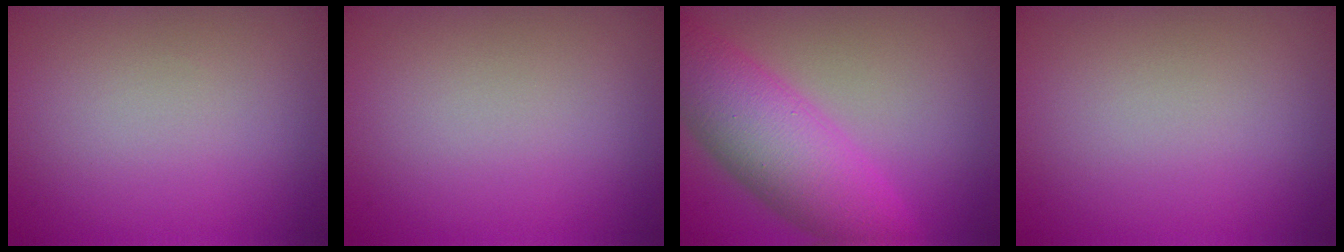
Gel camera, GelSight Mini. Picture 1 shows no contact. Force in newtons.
{"total": 0.0}
{"total": 8.3, "press": 8.3, "slide": 0.4}
{"total": 0.0}